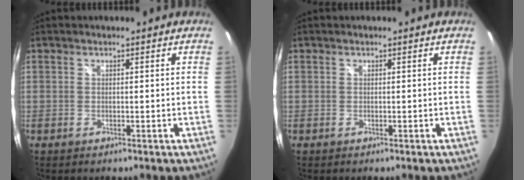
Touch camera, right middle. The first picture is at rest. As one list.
[{"total": 0.0}]